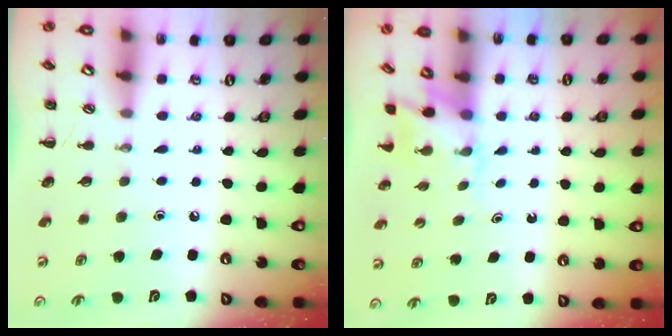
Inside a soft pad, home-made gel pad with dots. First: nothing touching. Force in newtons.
{"total": 2.5, "press": 2.3, "slide": 1.0}